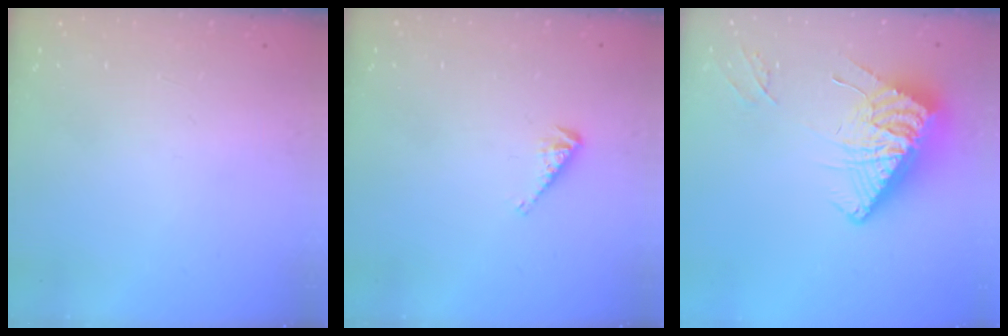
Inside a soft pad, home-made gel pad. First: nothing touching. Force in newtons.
{"total": 3.2, "press": 3.2, "slide": 0.5}
{"total": 13.7, "press": 13.6, "slide": 1.3}